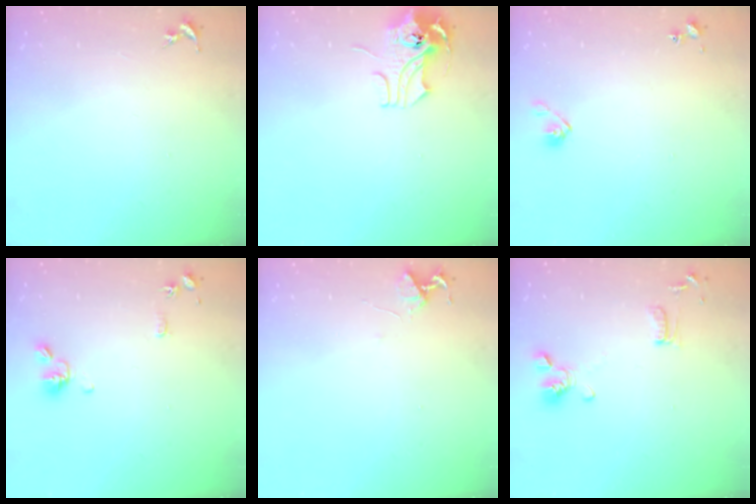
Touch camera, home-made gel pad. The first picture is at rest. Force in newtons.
{"total": 10.2, "press": 10.2, "slide": 1.1}
{"total": 4.4, "press": 4.3, "slide": 0.7}
{"total": 9.4, "press": 9.2, "slide": 1.9}
{"total": 5.3, "press": 5.2, "slide": 0.6}
{"total": 11.6, "press": 11.4, "slide": 2.1}